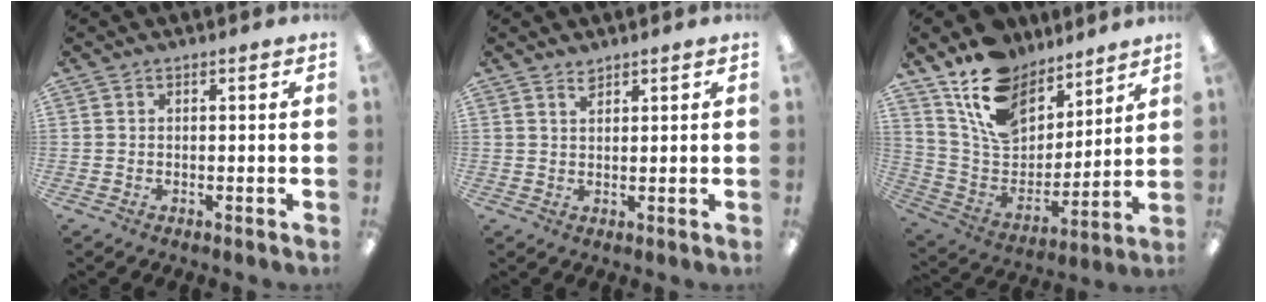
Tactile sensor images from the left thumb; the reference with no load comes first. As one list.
[{"total": 1.9, "force": [1.7, 0.6, 0.6], "torque": [-0.007, -0.005, 0.031]}, {"total": 16.6, "force": [11.6, 9.9, 6.6], "torque": [-0.140, -0.071, 0.219]}]